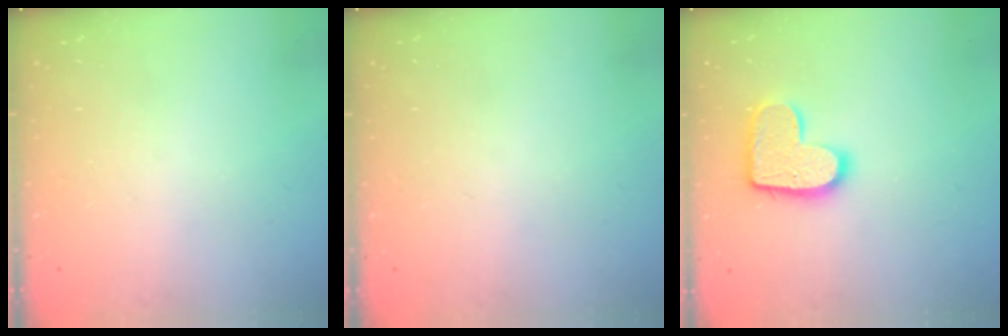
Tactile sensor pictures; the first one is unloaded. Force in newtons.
{"total": 0.0}
{"total": 13.5, "press": 13.5, "slide": 0.8}